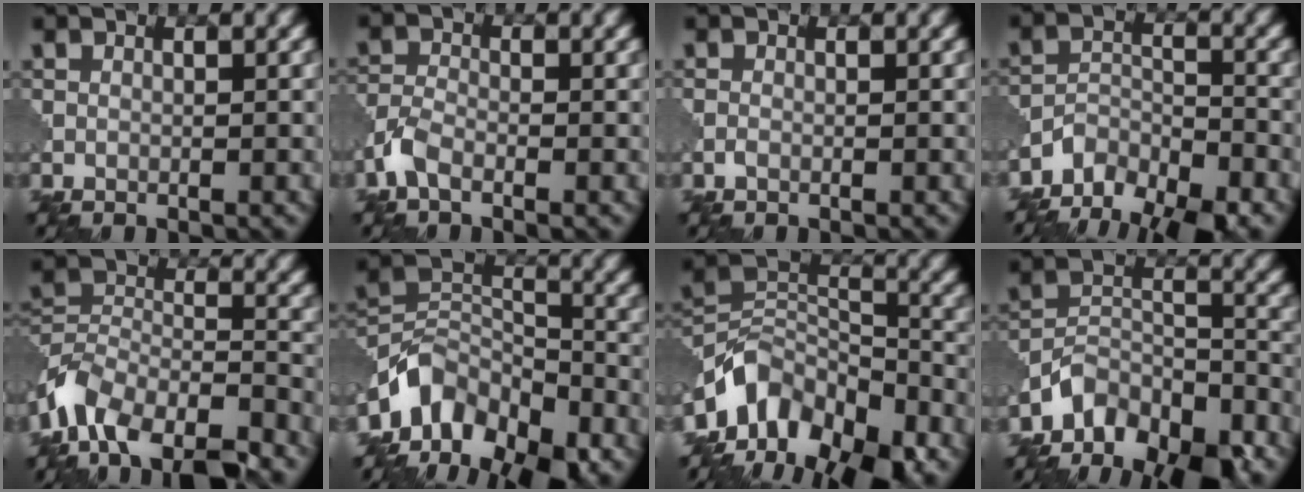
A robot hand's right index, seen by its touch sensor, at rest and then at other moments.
{"total": 2.8, "force": [-1.6, 1.4, 1.9], "torque": [-0.044, 0.002, -0.046]}
{"total": 0.5, "force": [-0.4, 0.2, 0.3], "torque": [-0.010, 0.000, -0.010]}
{"total": 9.5, "force": [-8.3, 3.7, 2.9], "torque": [-0.029, -0.004, -0.126]}
{"total": 11.2, "force": [-8.5, 5.1, 5.3], "torque": [-0.103, 0.000, -0.145]}
{"total": 9.4, "force": [-6.8, 5.1, 4.1], "torque": [-0.062, 0.002, -0.138]}
{"total": 10.9, "force": [-7.9, 5.5, 5.1], "torque": [-0.082, 0.012, -0.154]}
{"total": 9.1, "force": [-7.5, 3.8, 3.4], "torque": [-0.051, 0.002, -0.127]}